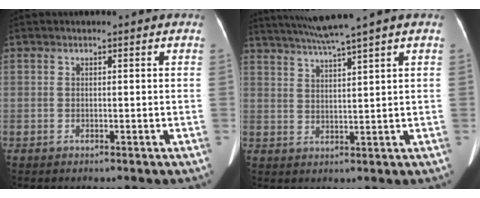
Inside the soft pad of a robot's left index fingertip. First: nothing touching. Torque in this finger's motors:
{"motor_torque": [0.85, -1.28, 0.11, 0.03]}